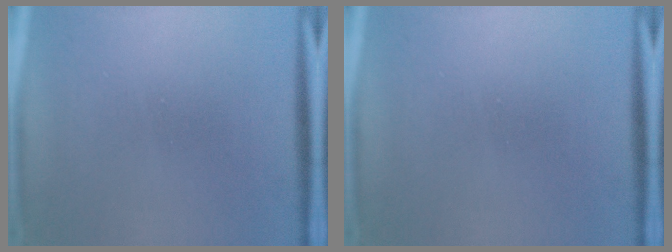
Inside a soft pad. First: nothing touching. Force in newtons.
{"total": 0.0}